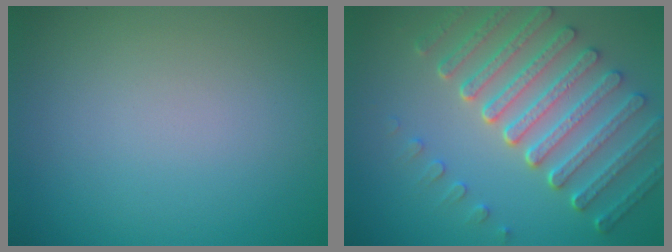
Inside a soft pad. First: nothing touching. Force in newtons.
{"total": 7.0, "press": 5.3, "slide": 4.6}